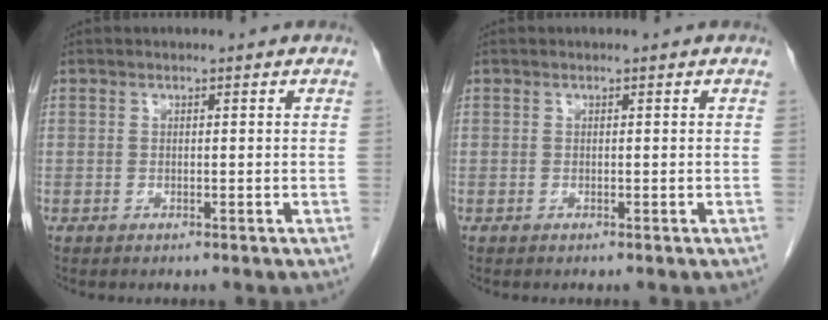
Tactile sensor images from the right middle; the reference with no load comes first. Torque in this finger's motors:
{"motor_torque": [-0.03, 0.06, 0.10, 0.00]}